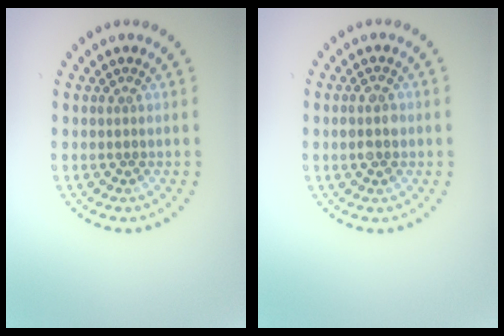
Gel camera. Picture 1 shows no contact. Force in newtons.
{"total": 1.8, "press": 1.8, "slide": 0.2}